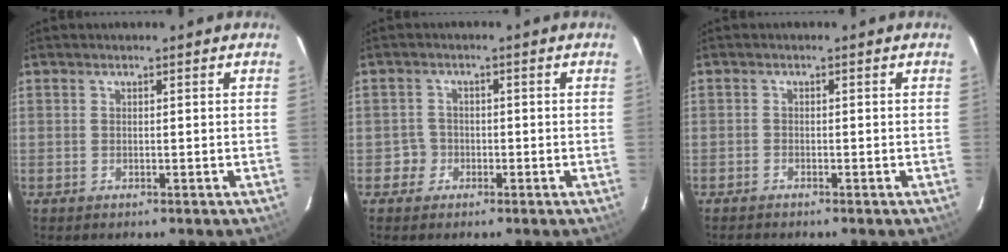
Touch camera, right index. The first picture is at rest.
{"total": 2.8, "force": [-1.0, 2.6, -0.4], "torque": [0.014, 0.019, -0.016]}
{"total": 1.2, "force": [-1.1, 0.4, 0.0], "torque": [-0.009, 0.002, -0.021]}